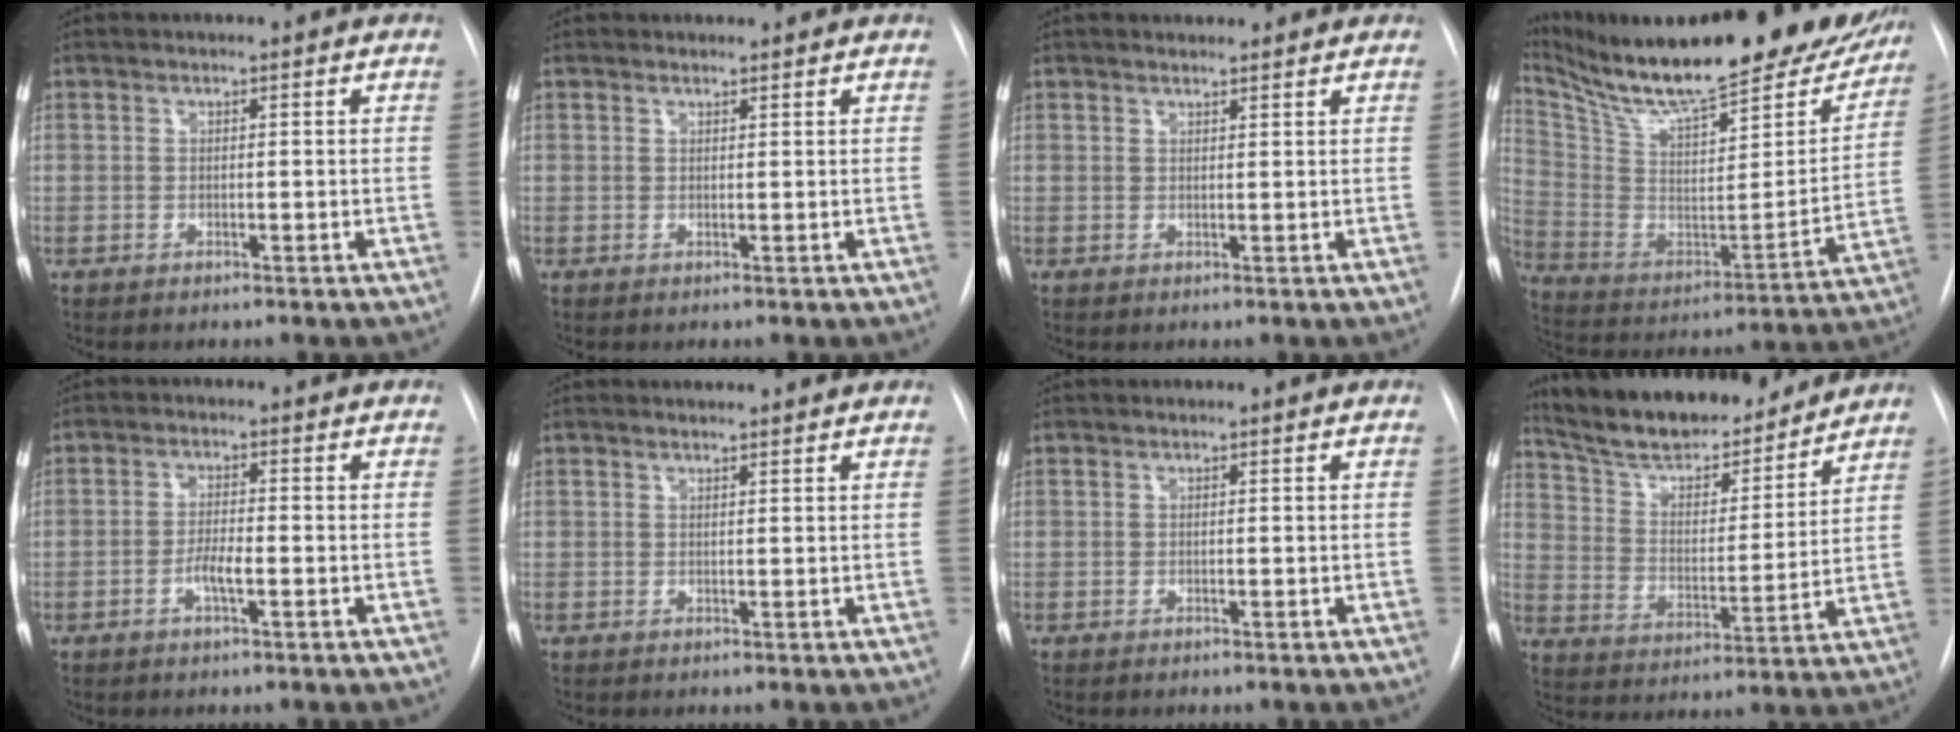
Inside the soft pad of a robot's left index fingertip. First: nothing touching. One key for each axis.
{"total": 0.5, "fx": 0.5, "fy": 0.2, "fz": -0.1, "tx": -0.006, "ty": 0.002, "tz": 0.008}
{"total": 3.3, "fx": 3.1, "fy": 0.8, "fz": 1.0, "tx": -0.017, "ty": 0.021, "tz": 0.038}
{"total": 32.7, "fx": 26.9, "fy": 7.6, "fz": 16.9, "tx": -0.302, "ty": -0.044, "tz": 0.390}
{"total": 3.2, "fx": -1.6, "fy": 0.5, "fz": 2.7, "tx": -0.053, "ty": -0.004, "tz": -0.030}
{"total": 1.8, "fx": 1.7, "fy": 0.2, "fz": 0.5, "tx": -0.013, "ty": 0.012, "tz": 0.022}
{"total": 0.0}
{"total": 19.9, "fx": 17.7, "fy": 4.6, "fz": 7.8, "tx": -0.126, "ty": -0.001, "tz": 0.277}